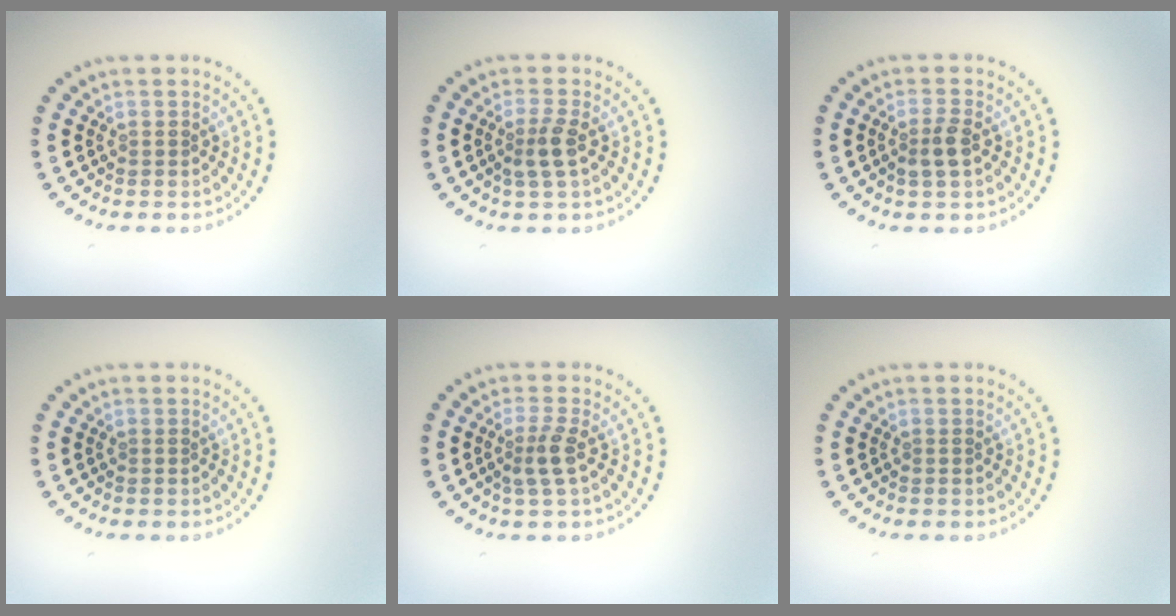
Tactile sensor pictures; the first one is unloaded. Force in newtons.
{"total": 2.2, "press": 1.9, "slide": 1.2}
{"total": 2.0, "press": 1.9, "slide": 0.7}
{"total": 0.0}
{"total": 2.2, "press": 1.8, "slide": 1.3}
{"total": 0.0}